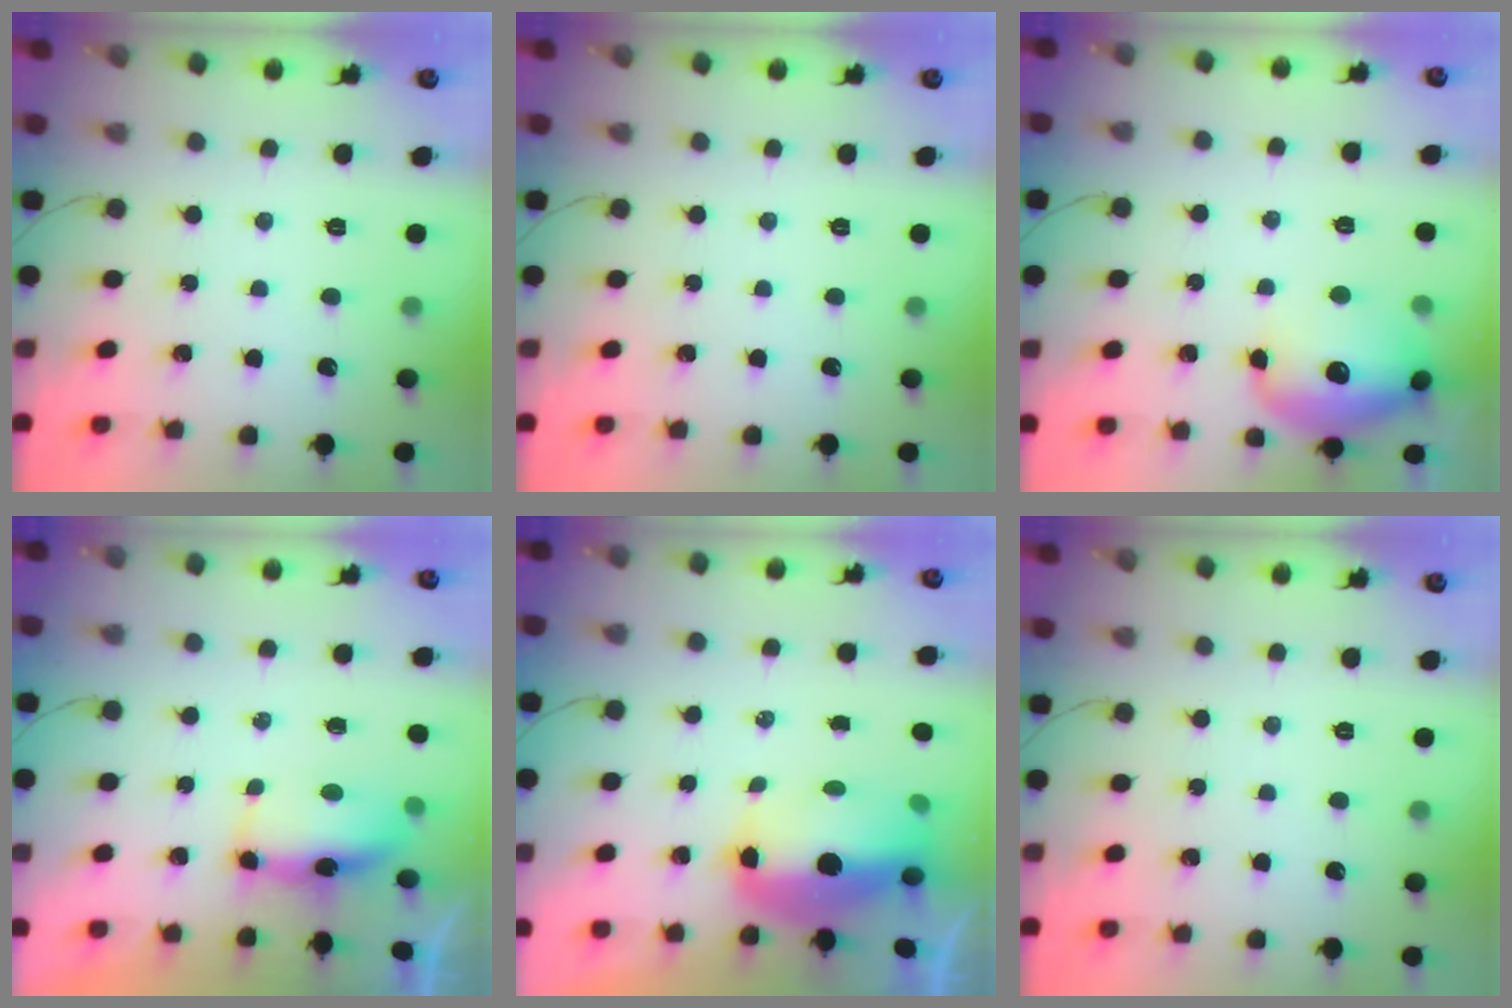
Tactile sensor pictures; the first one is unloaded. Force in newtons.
{"total": 0.0}
{"total": 18.3, "press": 17.5, "slide": 5.6}
{"total": 6.9, "press": 6.5, "slide": 2.4}
{"total": 10.5, "press": 10.4, "slide": 1.6}
{"total": 0.0}